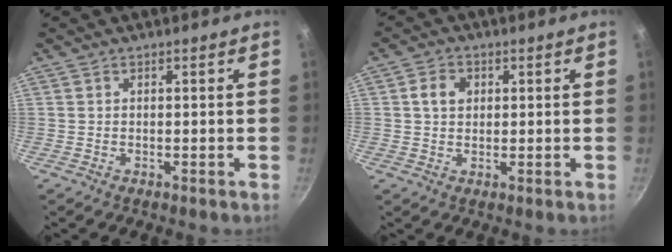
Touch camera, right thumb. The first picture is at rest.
{"total": 4.1, "force": [1.0, 3.1, 2.4], "torque": [-0.031, 0.005, 0.013]}